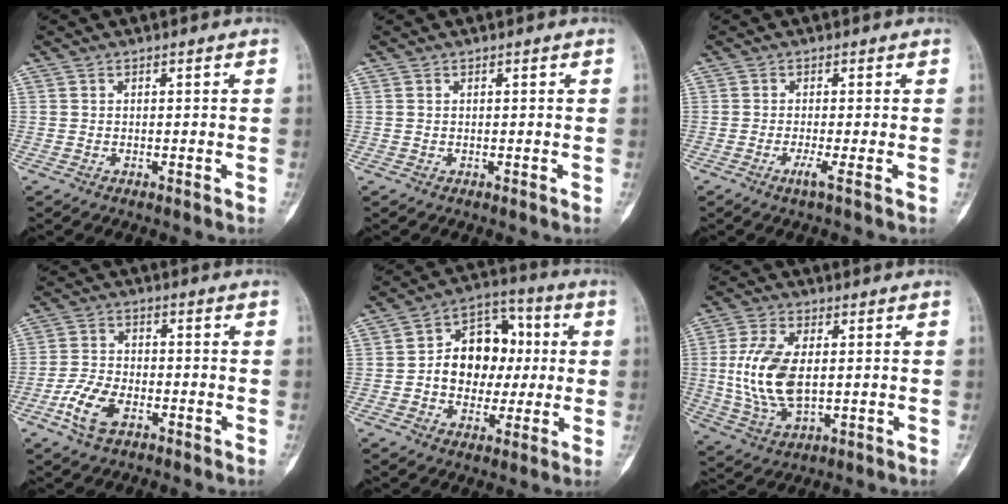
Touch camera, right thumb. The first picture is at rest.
{"total": 0.0}
{"total": 2.1, "force": [-1.0, -0.4, 1.9], "torque": [-0.049, -0.007, -0.026]}
{"total": 9.4, "force": [-4.4, 5.2, 6.5], "torque": [-0.135, 0.018, -0.087]}
{"total": 14.5, "force": [0.4, 11.0, 9.4], "torque": [-0.093, 0.030, 0.003]}
{"total": 13.3, "force": [0.6, 7.3, 11.1], "torque": [-0.229, -0.006, 0.020]}